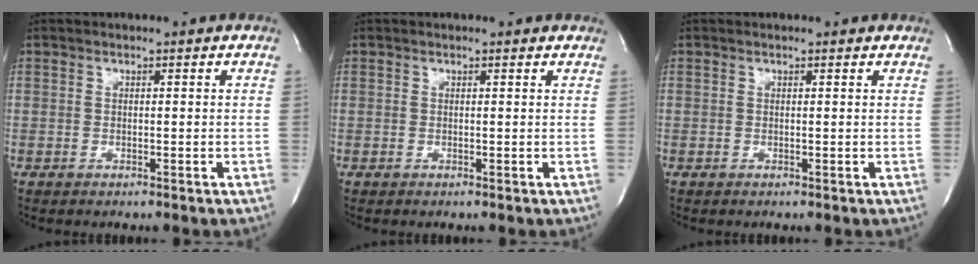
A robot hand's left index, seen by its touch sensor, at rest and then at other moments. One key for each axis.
{"total": 1.3, "fx": 1.1, "fy": 0.4, "fz": 0.5, "tx": -0.016, "ty": 0.006, "tz": 0.007}
{"total": 1.0, "fx": 0.9, "fy": 0.3, "fz": 0.3, "tx": -0.015, "ty": 0.006, "tz": 0.006}